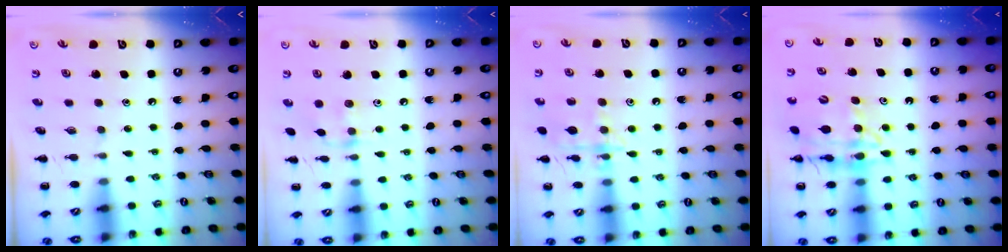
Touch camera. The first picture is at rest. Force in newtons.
{"total": 6.7, "press": 6.6, "slide": 1.5}
{"total": 13.1, "press": 13.0, "slide": 1.1}
{"total": 14.9, "press": 14.5, "slide": 3.1}